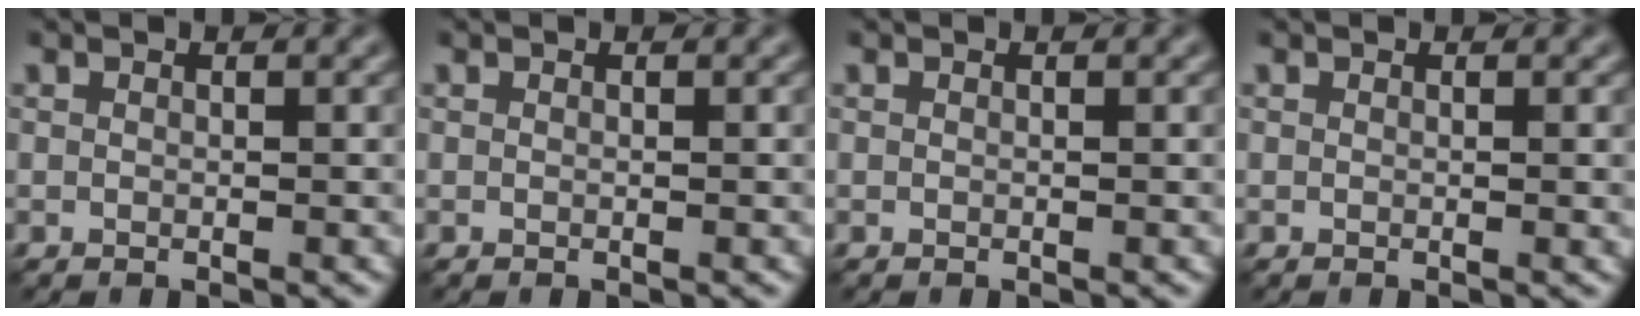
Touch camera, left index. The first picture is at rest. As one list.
[{"total": 0.0}, {"total": 0.0}, {"total": 0.5, "force": [0.0, 0.1, 0.5], "torque": [-0.004, -0.001, -0.001]}]